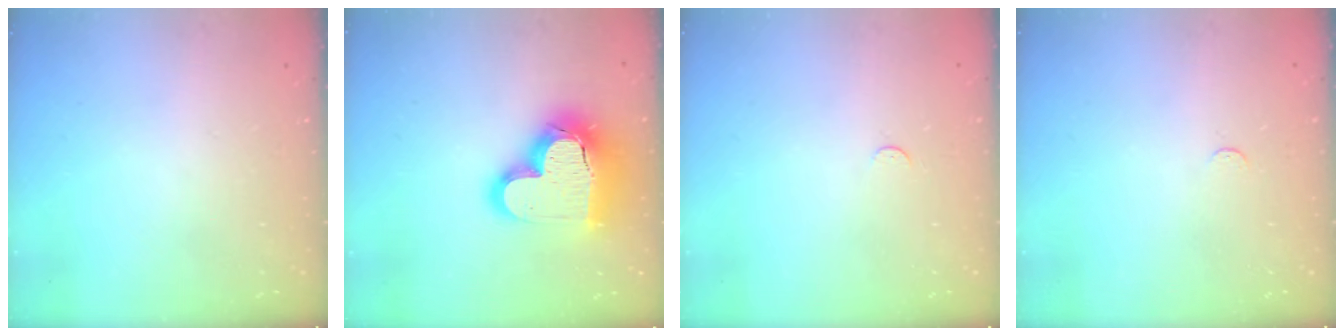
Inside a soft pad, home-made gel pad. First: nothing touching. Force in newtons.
{"total": 21.2, "press": 21.1, "slide": 1.7}
{"total": 2.5, "press": 2.5, "slide": 0.3}
{"total": 2.7, "press": 2.7, "slide": 0.2}